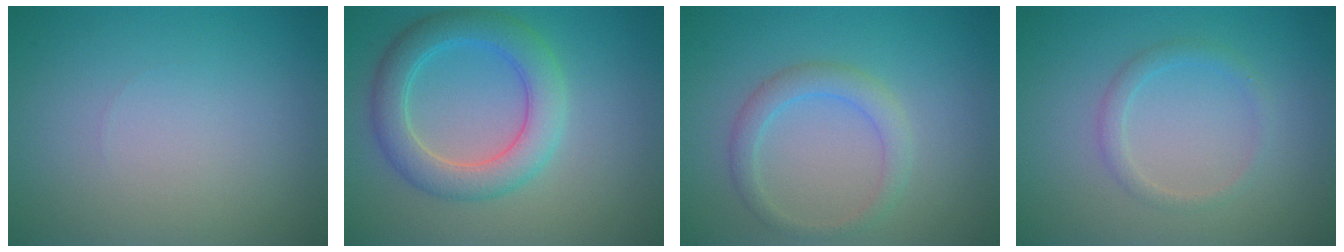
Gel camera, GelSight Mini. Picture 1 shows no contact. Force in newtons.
{"total": 5.0, "press": 5.0, "slide": 0.5}
{"total": 2.4, "press": 2.4, "slide": 0.1}
{"total": 1.5, "press": 1.5, "slide": 0.1}